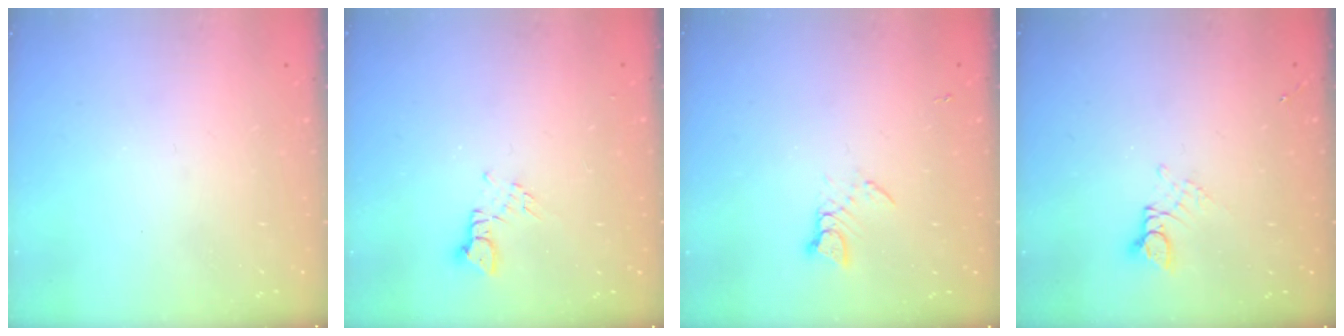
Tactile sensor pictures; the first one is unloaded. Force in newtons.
{"total": 2.4, "press": 2.3, "slide": 0.3}
{"total": 3.6, "press": 3.6, "slide": 0.5}
{"total": 3.8, "press": 3.8, "slide": 0.3}